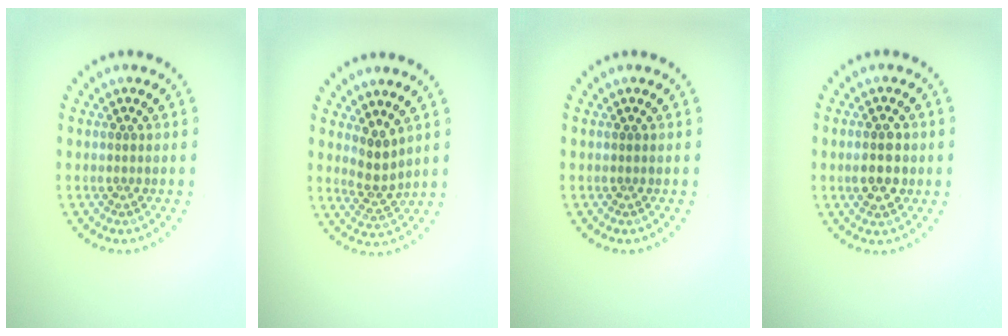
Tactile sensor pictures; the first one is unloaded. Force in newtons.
{"total": 2.2, "press": 1.7, "slide": 1.4}
{"total": 0.0}
{"total": 3.0, "press": 3.0, "slide": 0.0}